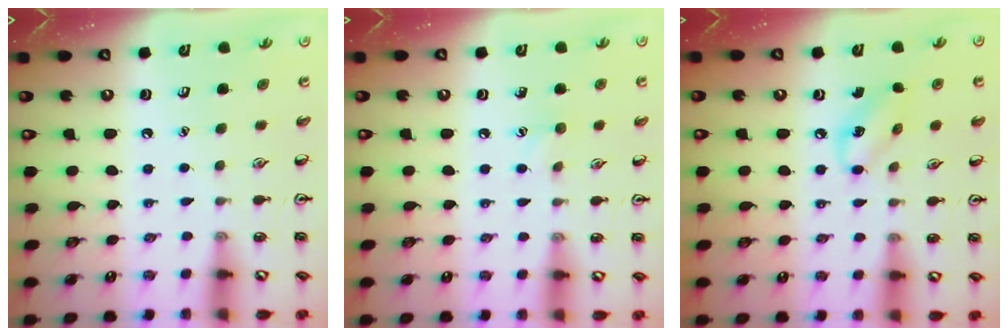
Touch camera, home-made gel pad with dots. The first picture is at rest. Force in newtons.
{"total": 4.0, "press": 3.8, "slide": 1.3}
{"total": 6.0, "press": 6.0, "slide": 0.6}